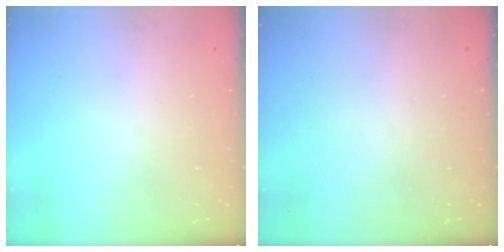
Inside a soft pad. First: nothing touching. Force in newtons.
{"total": 0.0}